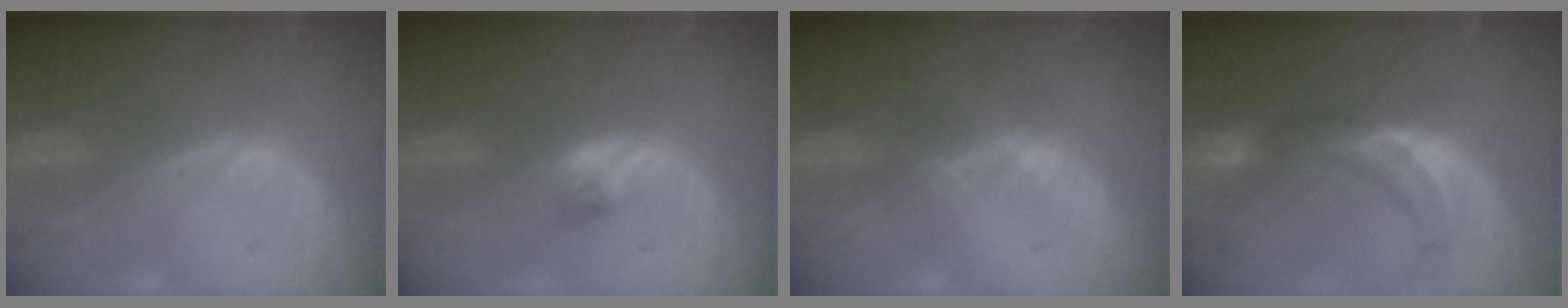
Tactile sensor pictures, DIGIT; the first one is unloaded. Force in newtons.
{"total": 2.5, "press": 2.3, "slide": 0.9}
{"total": 0.8, "press": 0.8, "slide": 0.1}
{"total": 10.1, "press": 9.4, "slide": 3.9}